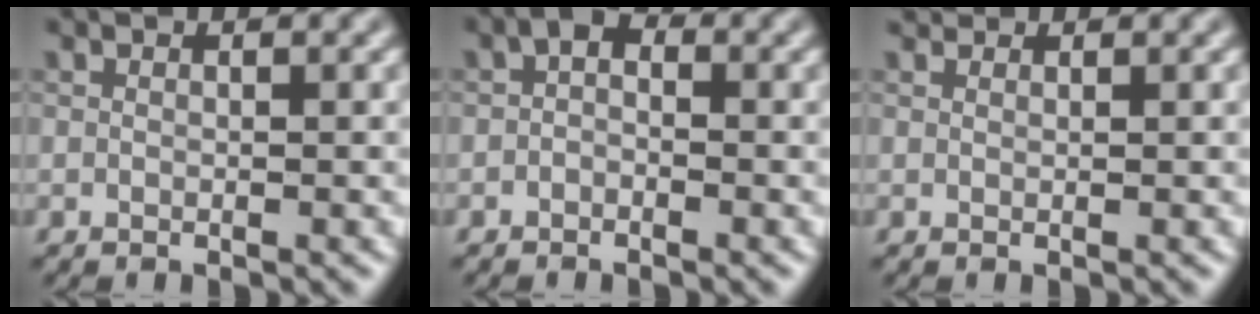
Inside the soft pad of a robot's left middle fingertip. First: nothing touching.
{"total": 1.3, "force": [-0.3, 0.9, 0.9], "torque": [-0.018, 0.002, -0.013]}
{"total": 1.7, "force": [1.5, 0.5, 0.4], "torque": [-0.015, -0.003, 0.017]}